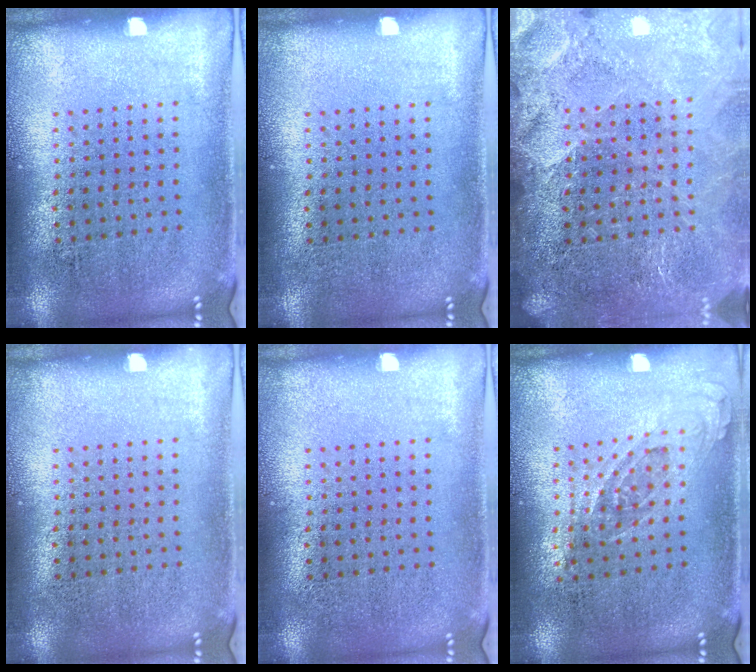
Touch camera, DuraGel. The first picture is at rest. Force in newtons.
{"total": 0.0}
{"total": 3.3, "press": 3.0, "slide": 1.4}
{"total": 0.0}
{"total": 0.0}
{"total": 0.7, "press": 0.7, "slide": 0.3}